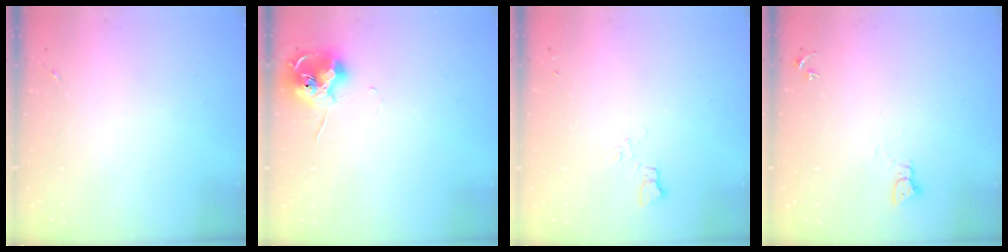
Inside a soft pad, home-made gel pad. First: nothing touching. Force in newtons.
{"total": 11.1, "press": 11.0, "slide": 0.6}
{"total": 5.3, "press": 5.3, "slide": 0.4}
{"total": 2.3, "press": 2.3, "slide": 0.3}